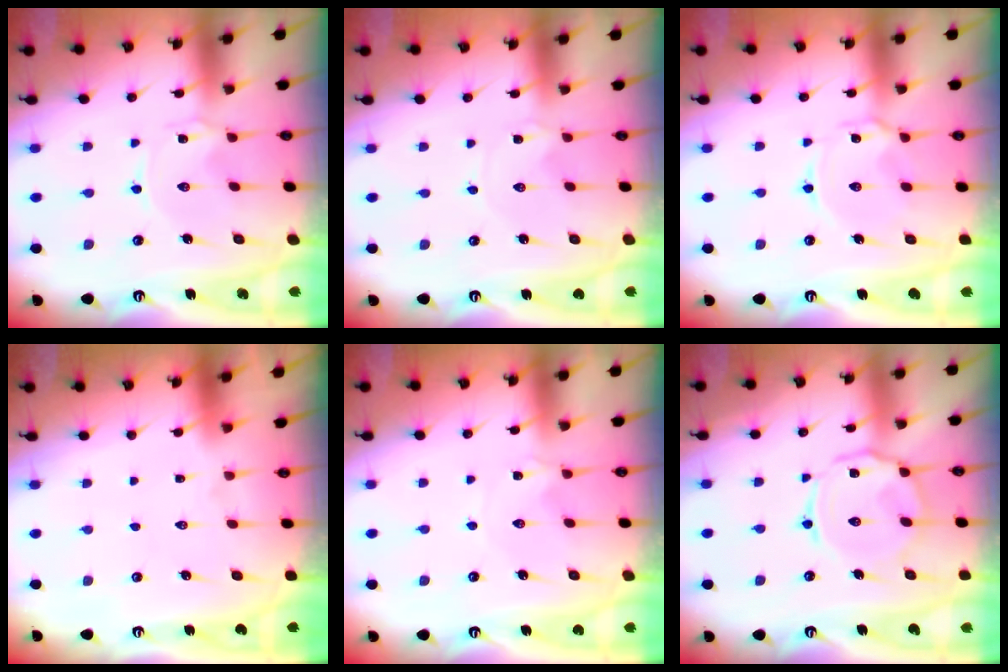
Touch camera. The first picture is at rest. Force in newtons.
{"total": 0.0}
{"total": 3.0, "press": 3.0, "slide": 0.4}
{"total": 1.5, "press": 1.5, "slide": 0.1}
{"total": 0.6, "press": 0.5, "slide": 0.3}
{"total": 9.3, "press": 9.3, "slide": 0.9}